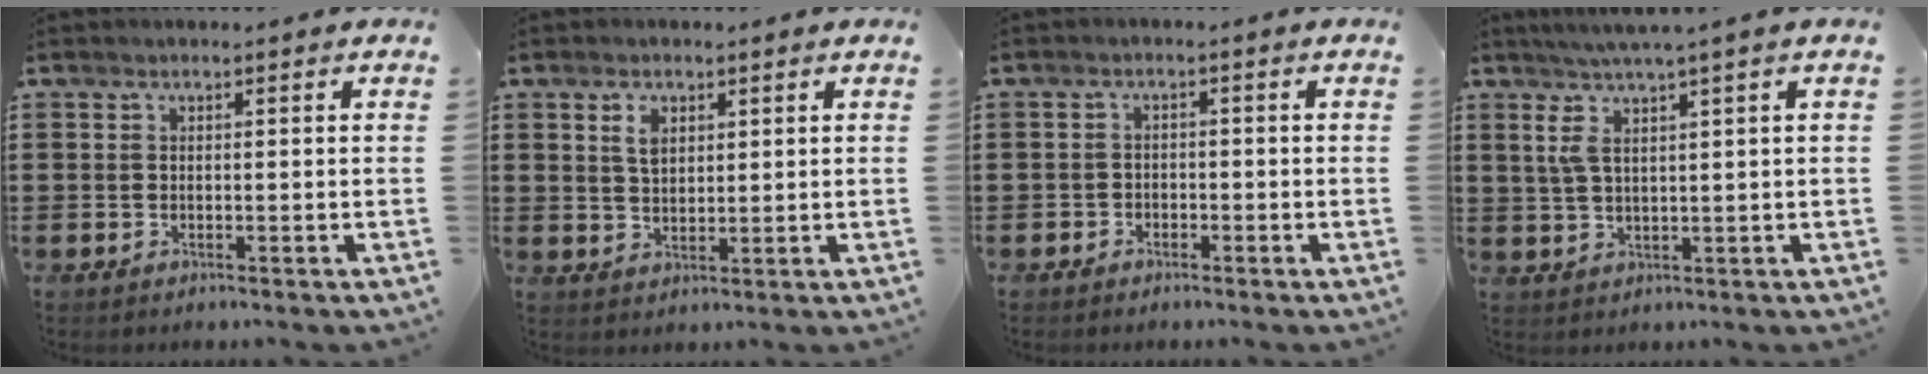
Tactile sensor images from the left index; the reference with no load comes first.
{"total": 3.2, "force": [1.5, 1.8, 2.1], "torque": [-0.040, 0.004, 0.026]}
{"total": 1.6, "force": [-1.5, 0.7, -0.1], "torque": [-0.006, 0.002, -0.035]}
{"total": 4.2, "force": [1.7, -0.2, 3.8], "torque": [-0.086, -0.005, 0.026]}